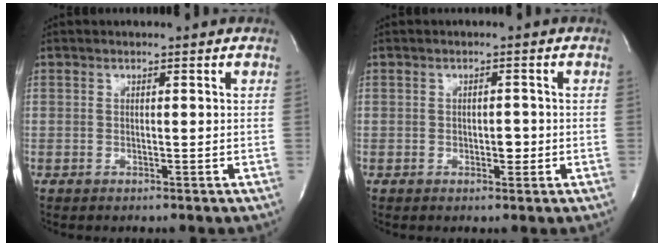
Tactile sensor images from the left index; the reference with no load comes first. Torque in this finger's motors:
{"motor_torque": [-0.30, 0.12, 0.00, 0.00]}